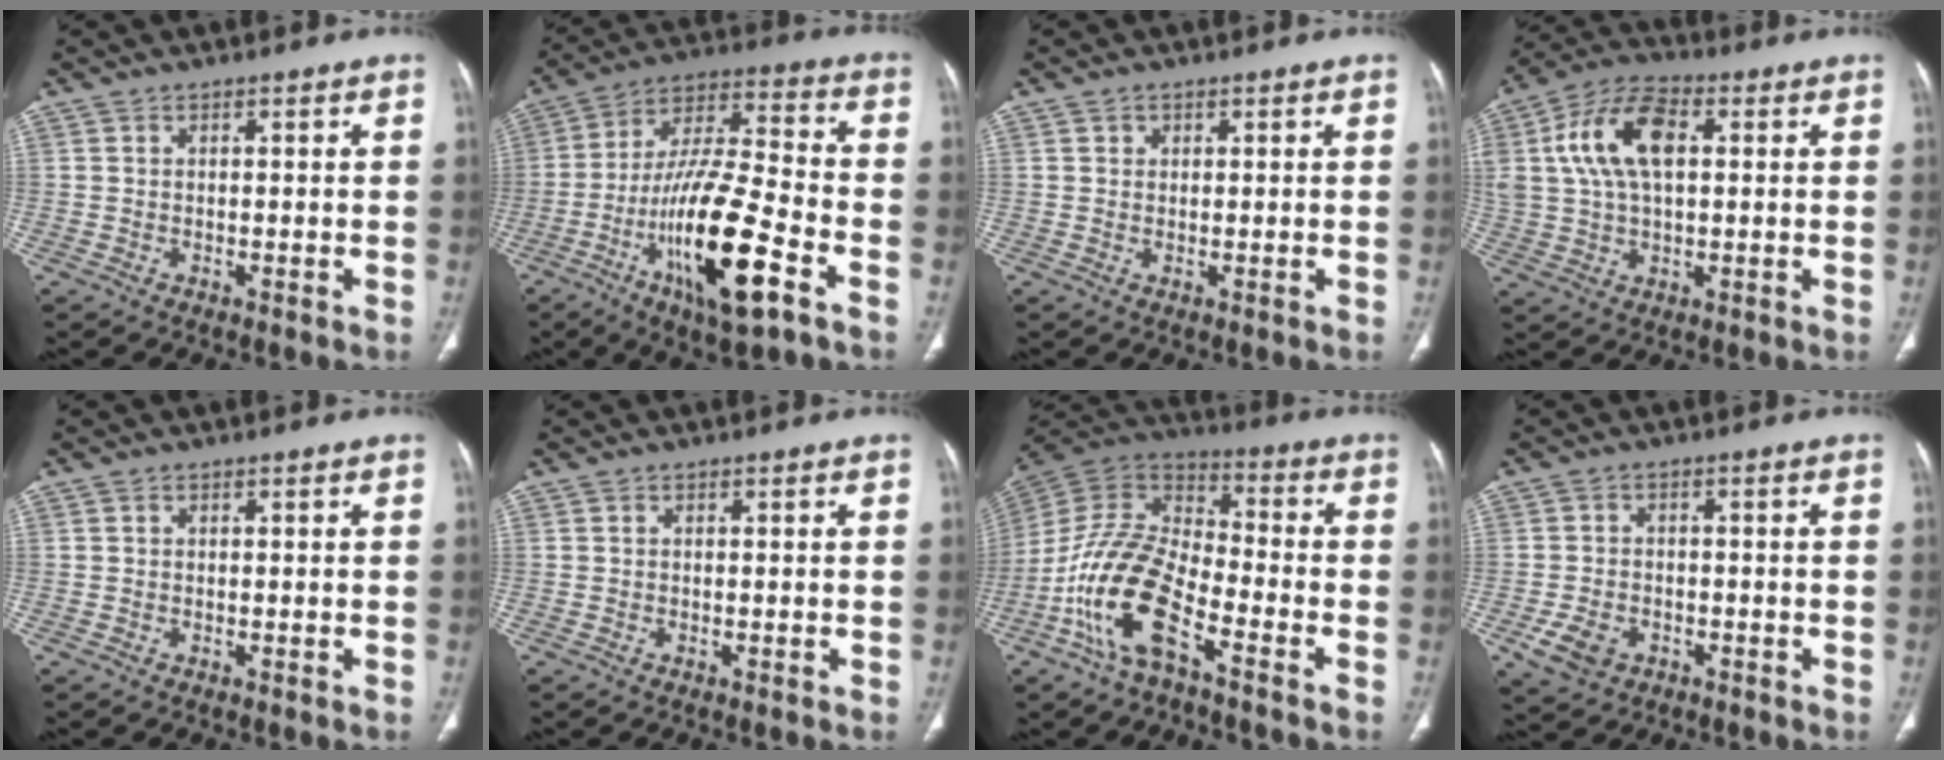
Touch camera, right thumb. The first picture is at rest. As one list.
[{"total": 20.8, "force": [-8.8, 5.5, 18.1], "torque": [-0.344, 0.038, -0.148]}, {"total": 1.1, "force": [0.5, 0.9, 0.2], "torque": [0.006, -0.001, 0.007]}, {"total": 13.8, "force": [3.0, 7.7, 11.0], "torque": [-0.217, 0.019, 0.054]}, {"total": 0.0}, {"total": 0.0}, {"total": 16.2, "force": [-7.7, 6.9, 12.5], "torque": [-0.246, 0.056, -0.156]}, {"total": 5.5, "force": [-2.3, 4.0, 2.9], "torque": [-0.055, 0.009, -0.034]}]